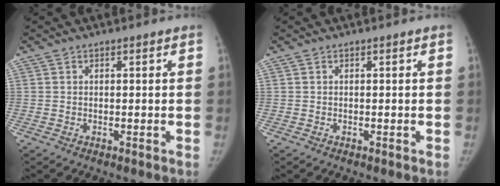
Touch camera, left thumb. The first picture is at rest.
{"total": 0.0}